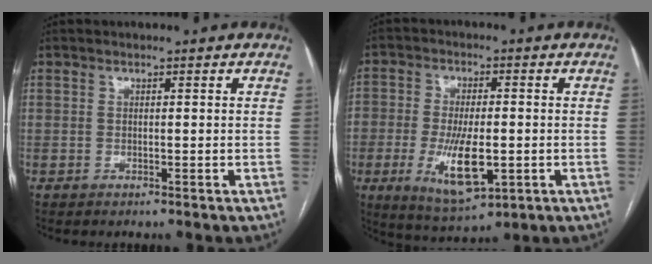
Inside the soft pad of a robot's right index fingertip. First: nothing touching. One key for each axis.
{"total": 11.0, "fx": -2.8, "fy": 4.5, "fz": 9.7, "tx": -0.181, "ty": -0.010, "tz": -0.038}